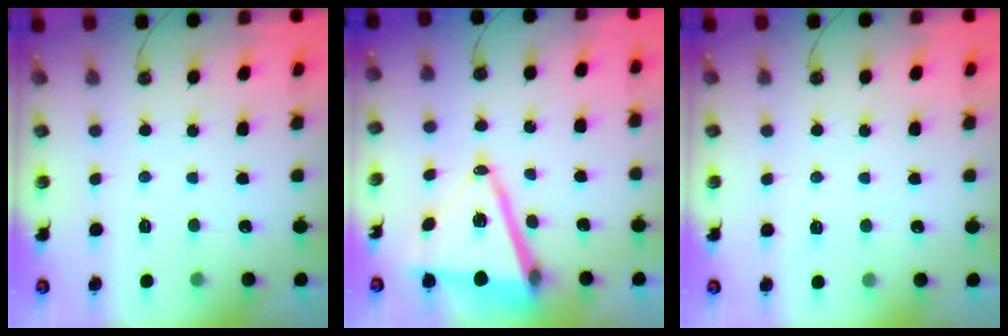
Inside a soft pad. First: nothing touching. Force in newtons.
{"total": 14.8, "press": 14.3, "slide": 3.7}
{"total": 2.4, "press": 1.7, "slide": 1.7}